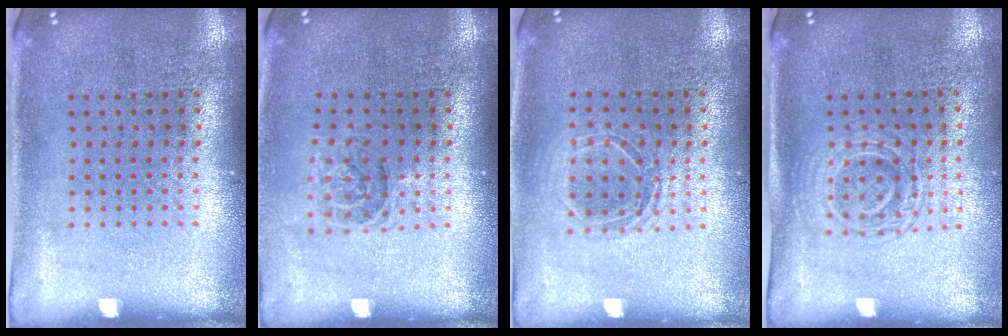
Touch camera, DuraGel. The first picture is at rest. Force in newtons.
{"total": 1.1, "press": 1.1, "slide": 0.4}
{"total": 1.4, "press": 1.2, "slide": 0.7}
{"total": 1.5, "press": 1.4, "slide": 0.6}